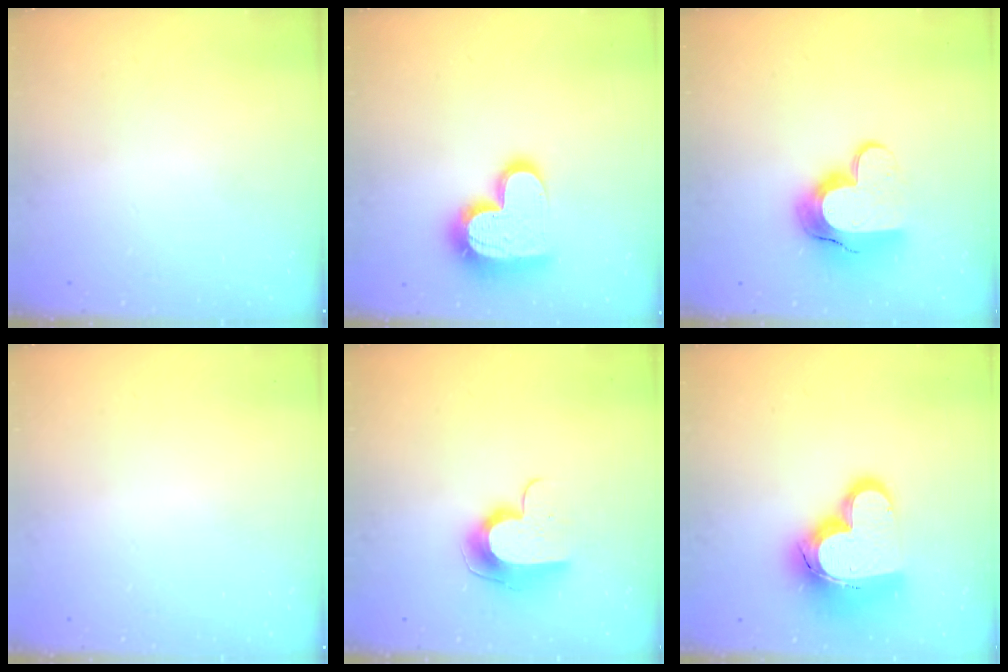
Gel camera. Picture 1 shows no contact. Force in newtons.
{"total": 17.2, "press": 17.2, "slide": 1.2}
{"total": 14.0, "press": 14.0, "slide": 1.0}
{"total": 0.8, "press": 0.8, "slide": 0.1}
{"total": 10.1, "press": 10.0, "slide": 1.0}
{"total": 19.3, "press": 19.2, "slide": 1.8}